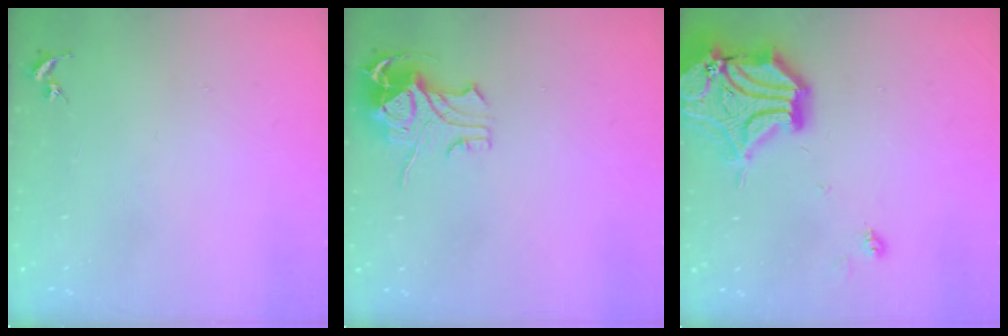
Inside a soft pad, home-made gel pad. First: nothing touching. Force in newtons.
{"total": 10.7, "press": 10.6, "slide": 1.4}
{"total": 20.7, "press": 20.5, "slide": 3.1}